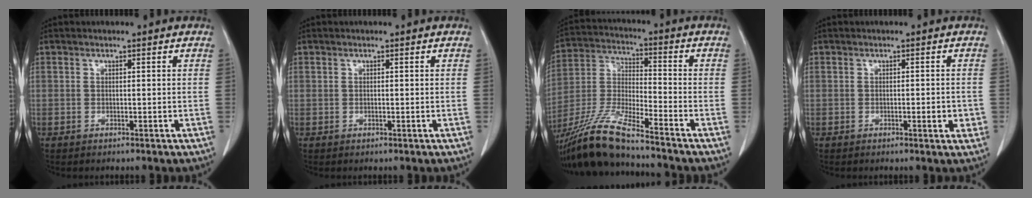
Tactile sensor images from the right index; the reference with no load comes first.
{"total": 0.0}
{"total": 13.7, "force": [-11.8, -0.1, 6.9], "torque": [-0.150, -0.017, -0.226]}
{"total": 2.3, "force": [-0.6, 0.6, 2.2], "torque": [-0.031, -0.001, -0.007]}